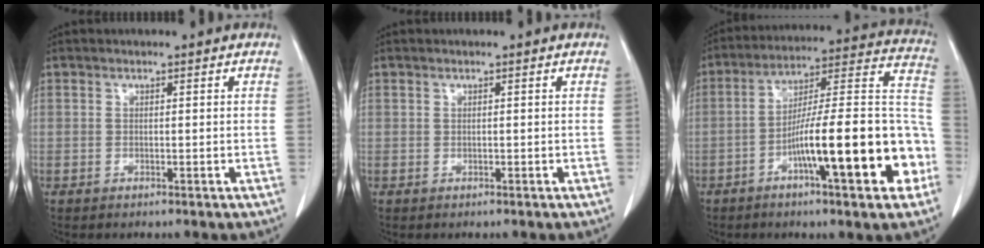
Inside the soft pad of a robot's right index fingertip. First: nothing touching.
{"total": 0.0}
{"total": 20.7, "force": [-7.4, 2.8, 19.2], "torque": [-0.245, 0.024, -0.111]}